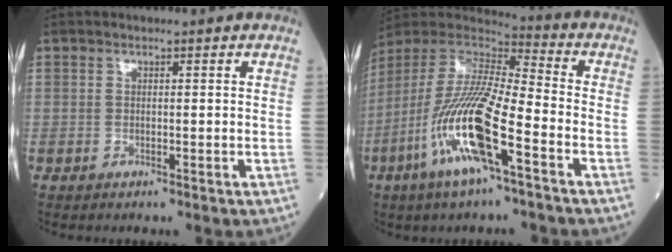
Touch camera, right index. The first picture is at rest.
{"total": 17.1, "force": [-7.1, 2.3, 15.4], "torque": [-0.322, -0.021, -0.138]}